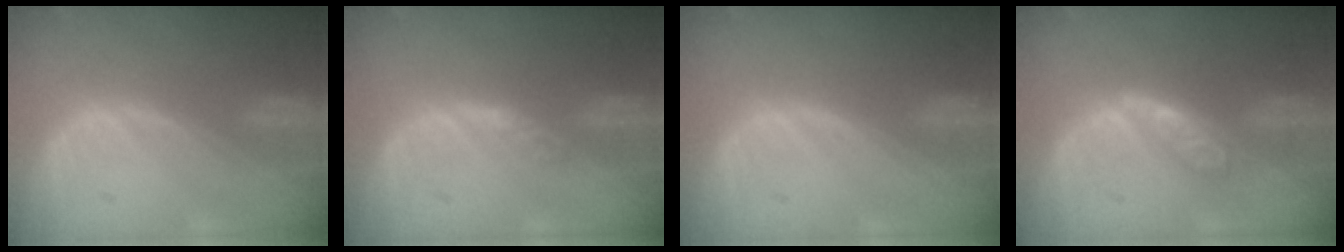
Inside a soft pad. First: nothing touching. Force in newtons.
{"total": 1.8, "press": 1.6, "slide": 1.0}
{"total": 0.0}
{"total": 4.5, "press": 4.1, "slide": 1.8}